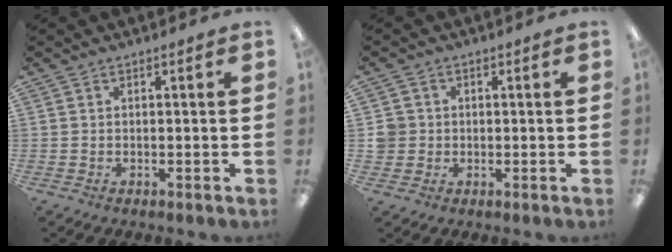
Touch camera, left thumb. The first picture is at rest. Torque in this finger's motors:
{"motor_torque": [-0.39, 0.39, 0.17, -0.21, 0.01]}